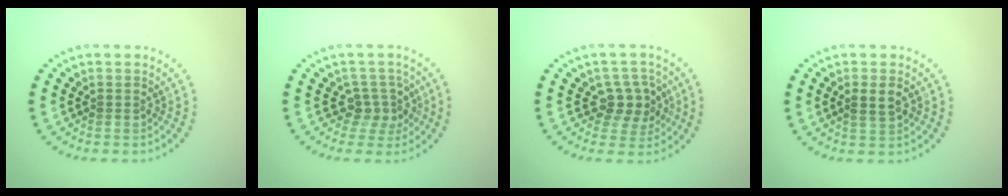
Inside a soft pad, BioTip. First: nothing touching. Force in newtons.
{"total": 2.5, "press": 1.9, "slide": 1.6}
{"total": 3.1, "press": 2.8, "slide": 1.3}
{"total": 2.0, "press": 2.0, "slide": 0.4}